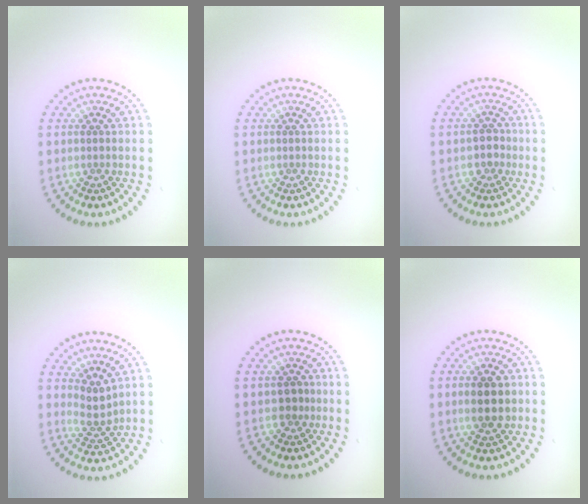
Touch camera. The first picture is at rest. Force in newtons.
{"total": 0.0}
{"total": 1.5, "press": 1.3, "slide": 0.8}
{"total": 2.2, "press": 1.6, "slide": 1.6}
{"total": 1.4, "press": 1.2, "slide": 0.8}
{"total": 3.3, "press": 3.3, "slide": 0.2}